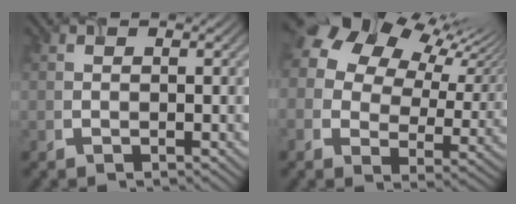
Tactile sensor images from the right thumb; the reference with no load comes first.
{"total": 15.0, "force": [8.4, 9.3, 8.1], "torque": [-0.186, 0.033, 0.151]}